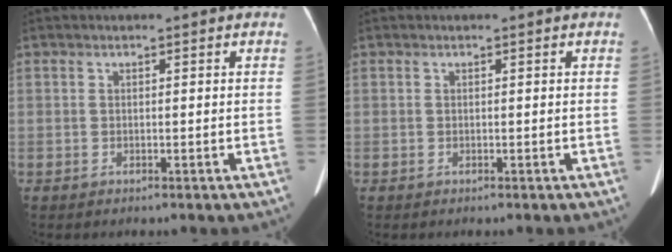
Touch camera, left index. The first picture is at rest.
{"total": 0.0}